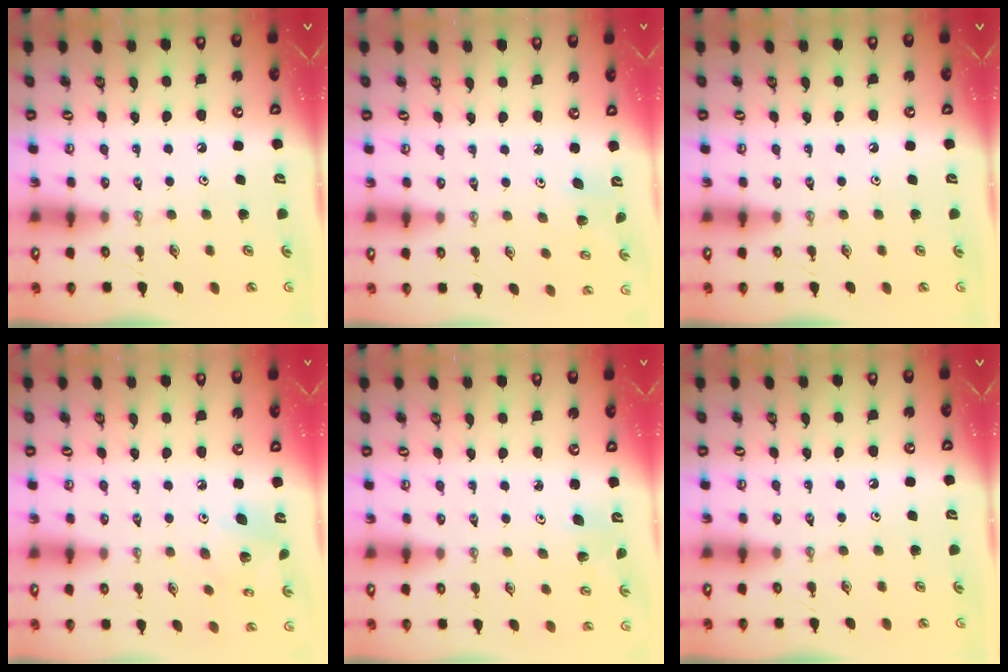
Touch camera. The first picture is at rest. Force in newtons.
{"total": 2.3, "press": 2.3, "slide": 0.2}
{"total": 0.0}
{"total": 6.6, "press": 6.6, "slide": 0.3}
{"total": 2.8, "press": 2.5, "slide": 1.3}
{"total": 0.0}